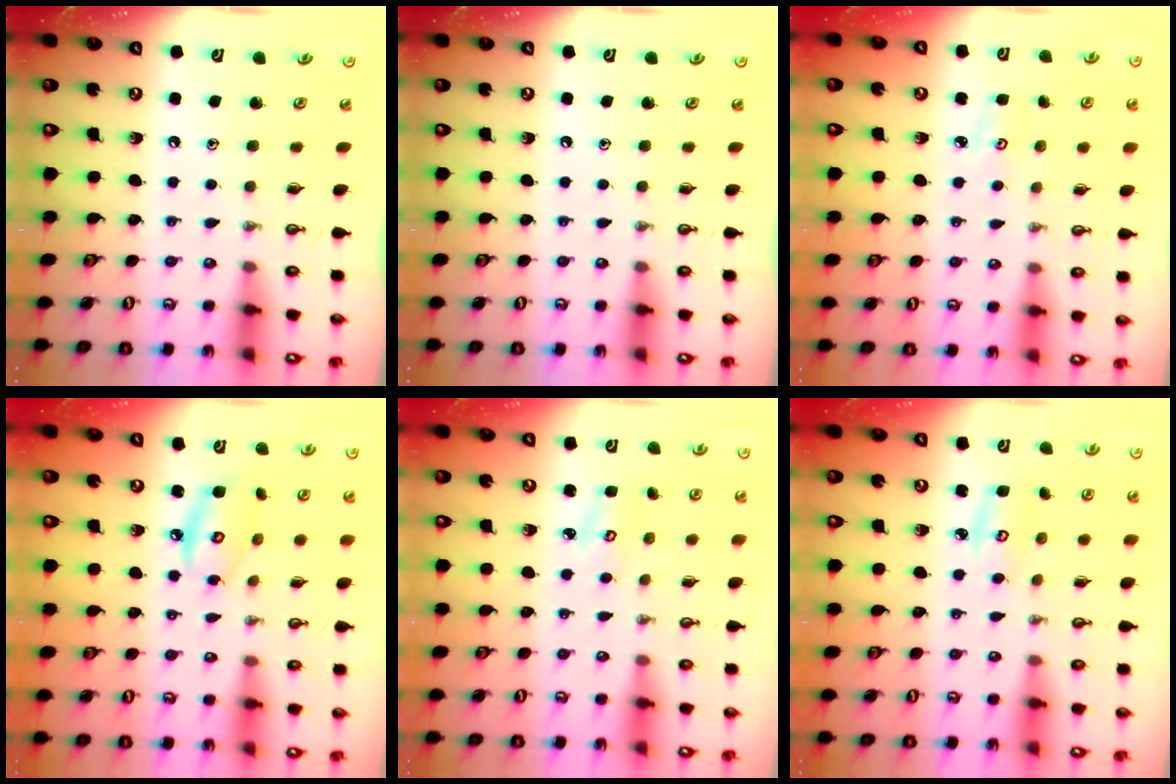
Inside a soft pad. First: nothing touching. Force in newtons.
{"total": 0.0}
{"total": 2.8, "press": 2.8, "slide": 0.4}
{"total": 7.9, "press": 7.8, "slide": 0.6}
{"total": 3.1, "press": 3.1, "slide": 0.3}
{"total": 5.5, "press": 5.5, "slide": 0.5}